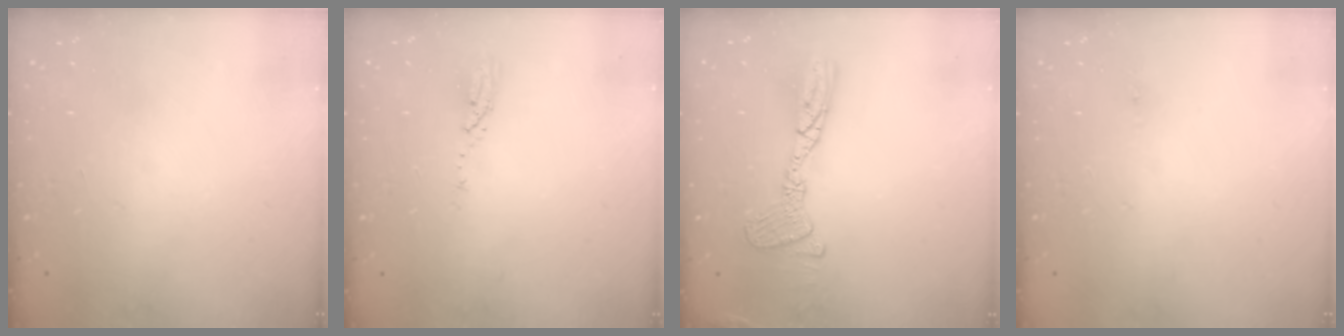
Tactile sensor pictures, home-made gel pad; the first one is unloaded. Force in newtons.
{"total": 3.6, "press": 3.6, "slide": 0.3}
{"total": 13.5, "press": 13.5, "slide": 1.3}
{"total": 12.5, "press": 4.6, "slide": 11.7}